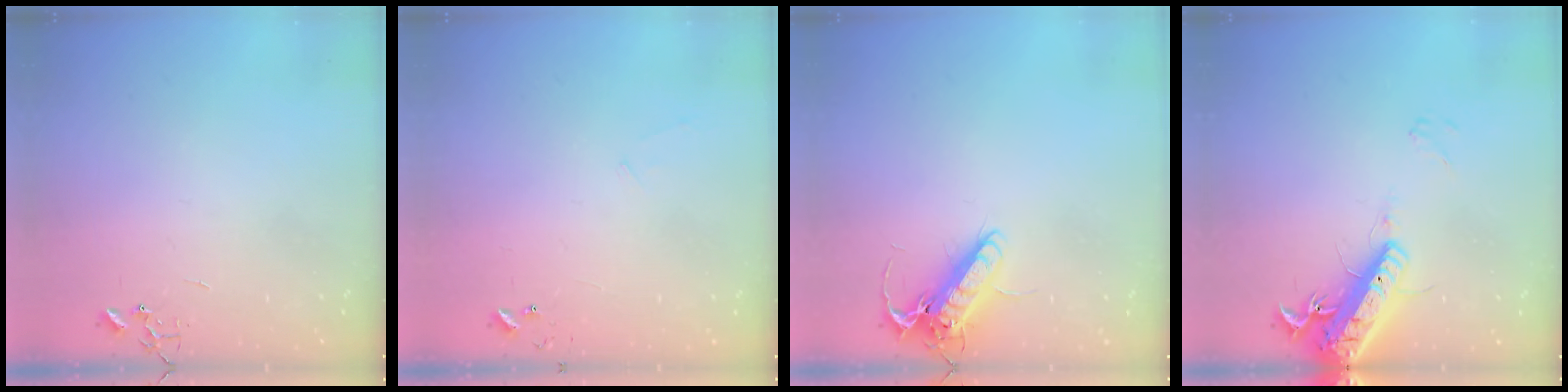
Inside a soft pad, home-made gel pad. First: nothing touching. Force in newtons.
{"total": 5.4, "press": 5.4, "slide": 0.4}
{"total": 13.8, "press": 13.6, "slide": 2.3}
{"total": 19.0, "press": 18.7, "slide": 3.7}